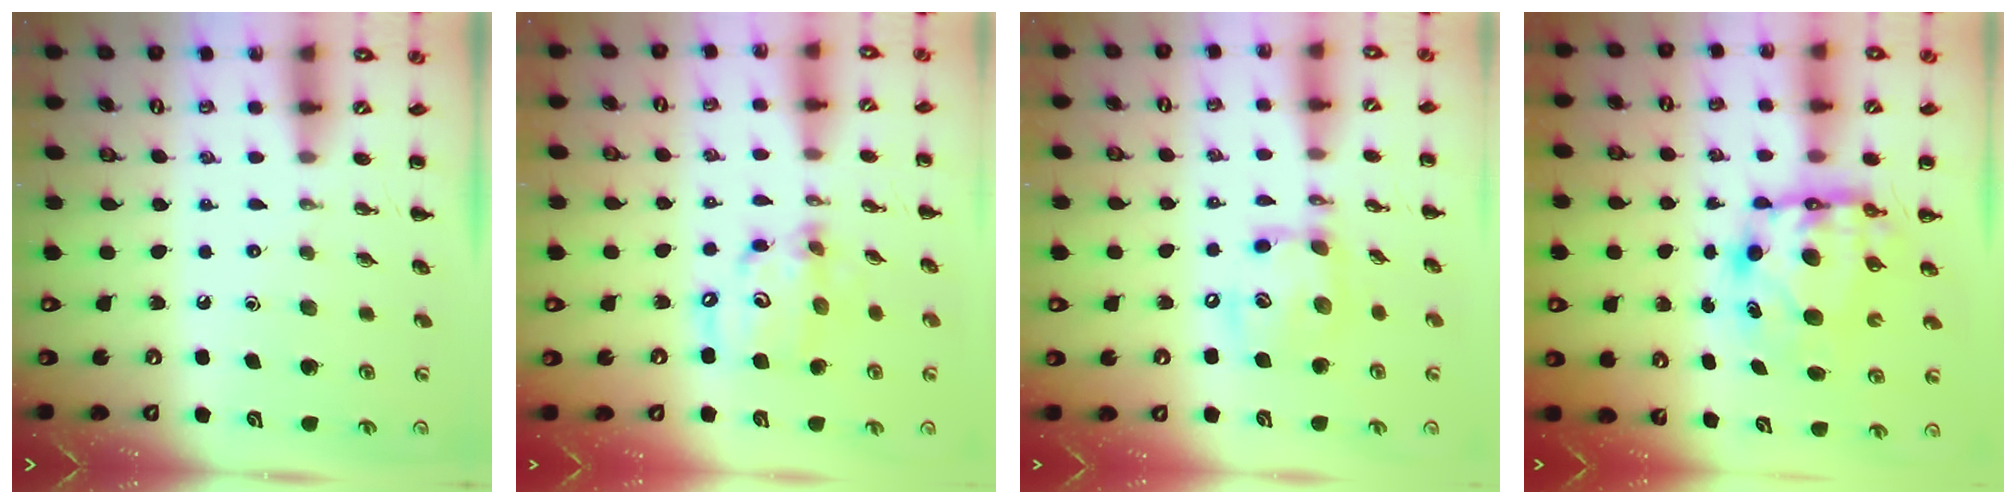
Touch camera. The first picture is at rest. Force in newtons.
{"total": 11.4, "press": 11.1, "slide": 2.5}
{"total": 12.8, "press": 12.7, "slide": 1.7}
{"total": 7.7, "press": 7.4, "slide": 2.0}